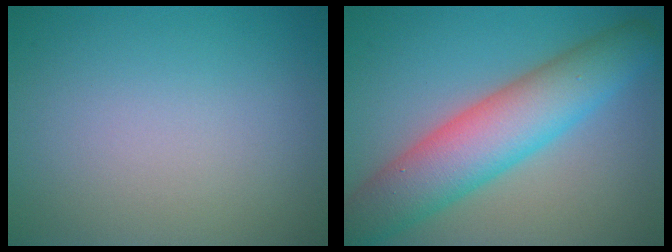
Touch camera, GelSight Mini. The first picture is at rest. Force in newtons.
{"total": 8.7, "press": 8.7, "slide": 0.5}